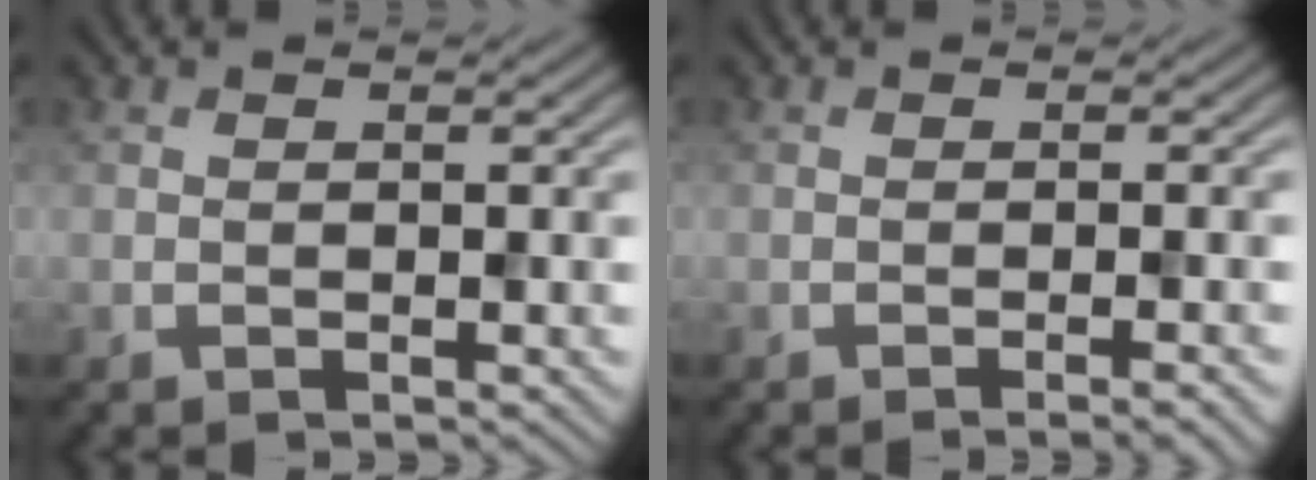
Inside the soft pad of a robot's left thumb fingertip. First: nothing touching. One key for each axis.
{"total": 1.9, "fx": -0.8, "fy": 0.4, "fz": 1.7, "tx": -0.017, "ty": 0.003, "tz": -0.017}